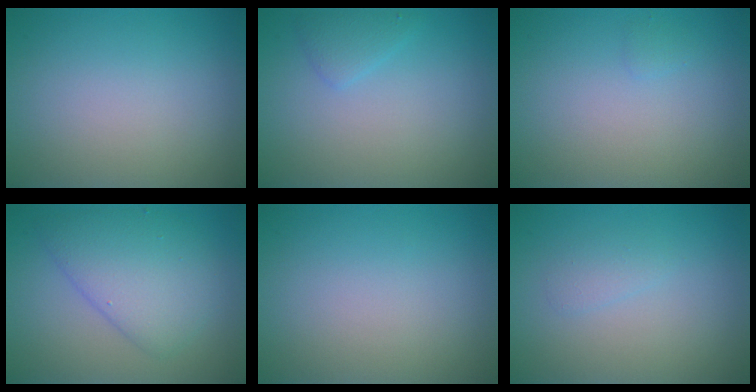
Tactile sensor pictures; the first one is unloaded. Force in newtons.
{"total": 1.4, "press": 1.4, "slide": 0.0}
{"total": 0.5, "press": 0.5, "slide": 0.1}
{"total": 5.0, "press": 5.0, "slide": 0.3}
{"total": 0.0}
{"total": 1.0, "press": 1.0, "slide": 0.0}